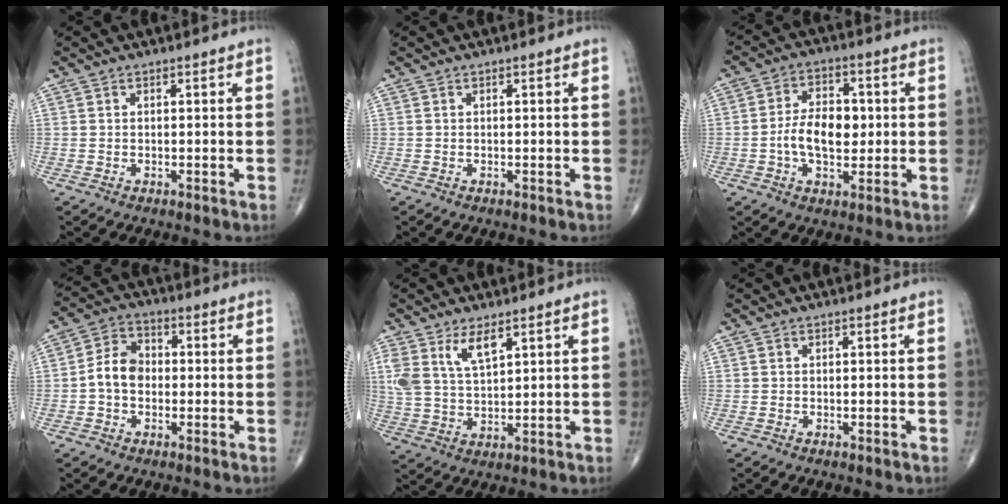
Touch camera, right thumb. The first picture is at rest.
{"total": 0.0}
{"total": 9.6, "force": [-0.5, 5.8, 7.6], "torque": [-0.116, 0.012, -0.013]}
{"total": 6.7, "force": [-0.9, 5.1, 4.3], "torque": [-0.066, 0.025, -0.030]}
{"total": 7.2, "force": [4.1, 2.8, 5.2], "torque": [-0.101, -0.017, 0.089]}
{"total": 0.0}